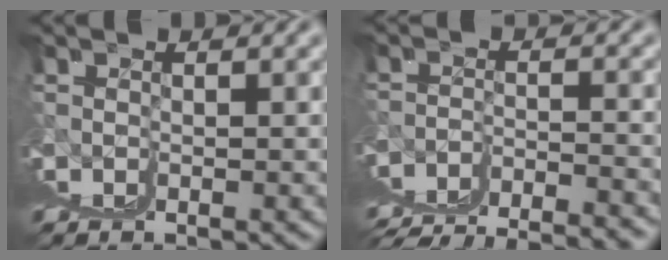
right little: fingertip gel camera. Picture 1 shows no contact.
{"total": 2.6, "force": [0.3, -0.2, 2.6], "torque": [-0.044, -0.002, 0.014]}